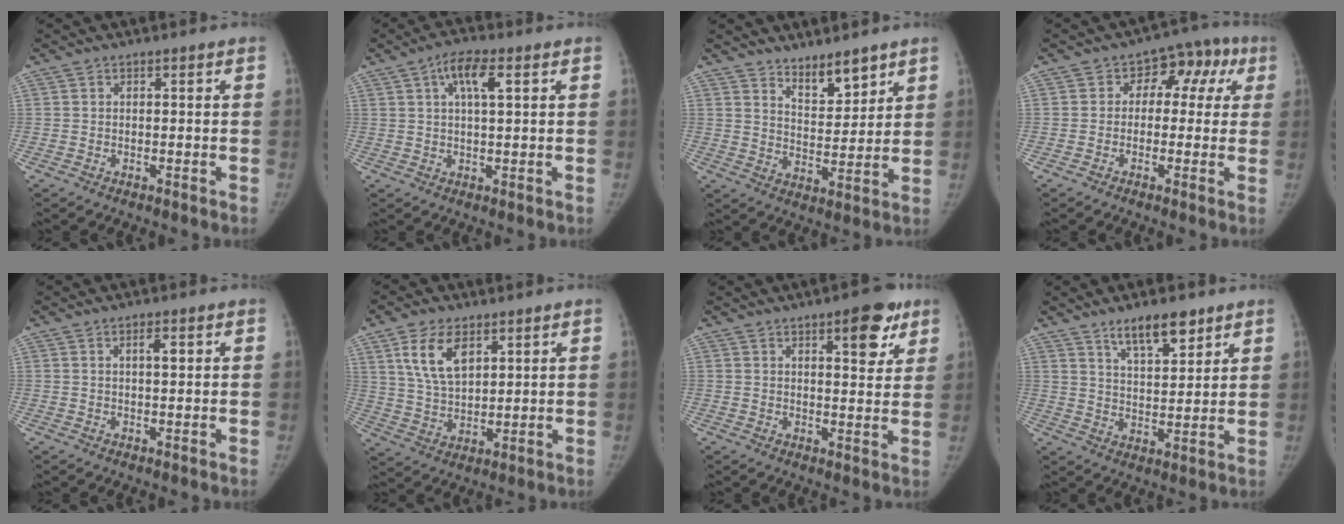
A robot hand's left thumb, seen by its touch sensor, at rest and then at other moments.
{"total": 5.8, "force": [2.3, 1.8, 5.0], "torque": [-0.090, 0.004, 0.039]}
{"total": 7.6, "force": [6.0, 2.8, 3.7], "torque": [-0.033, -0.051, 0.105]}
{"total": 8.2, "force": [1.5, 6.3, 5.1], "torque": [-0.005, 0.031, 0.004]}
{"total": 2.2, "force": [0.8, 0.7, 1.9], "torque": [-0.030, -0.002, 0.014]}
{"total": 9.5, "force": [4.6, 5.4, 6.4], "torque": [-0.103, -0.022, 0.096]}
{"total": 8.7, "force": [4.7, 3.3, 6.5], "torque": [-0.060, -0.020, 0.059]}
{"total": 8.7, "force": [6.1, 3.0, 5.4], "torque": [-0.067, -0.042, 0.107]}